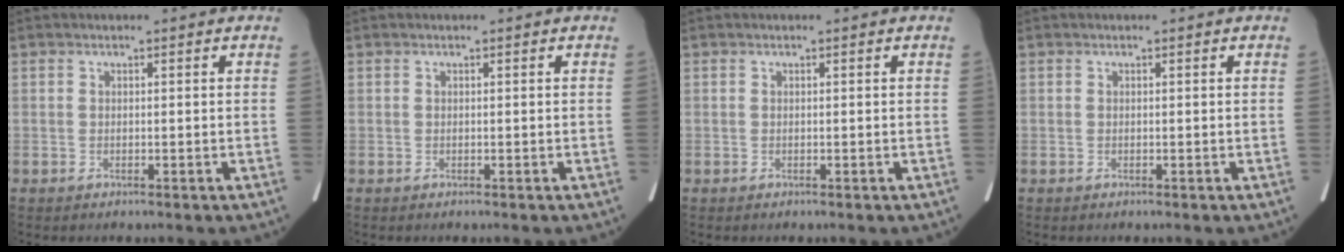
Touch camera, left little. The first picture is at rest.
{"total": 0.0}
{"total": 0.0}
{"total": 0.0}